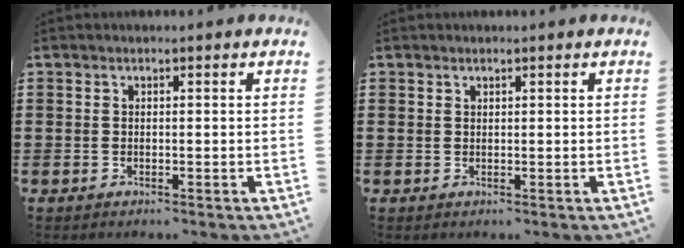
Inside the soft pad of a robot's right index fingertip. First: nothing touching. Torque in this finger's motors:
{"motor_torque": [0.16, 0.21, -0.02, -0.01]}